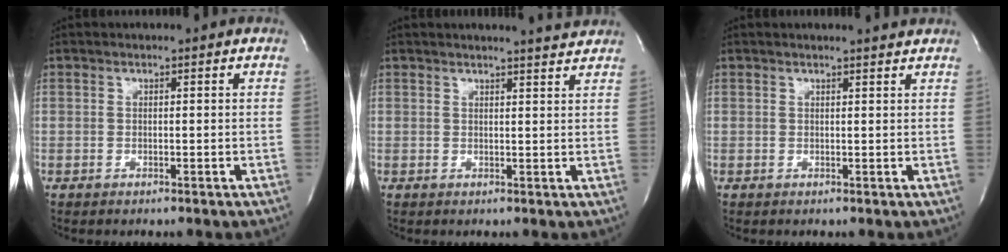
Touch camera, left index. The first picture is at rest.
{"total": 3.9, "force": [3.8, -0.5, 0.7], "torque": [-0.018, -0.011, 0.035]}
{"total": 2.3, "force": [2.2, -0.2, 0.4], "torque": [-0.011, -0.004, 0.019]}